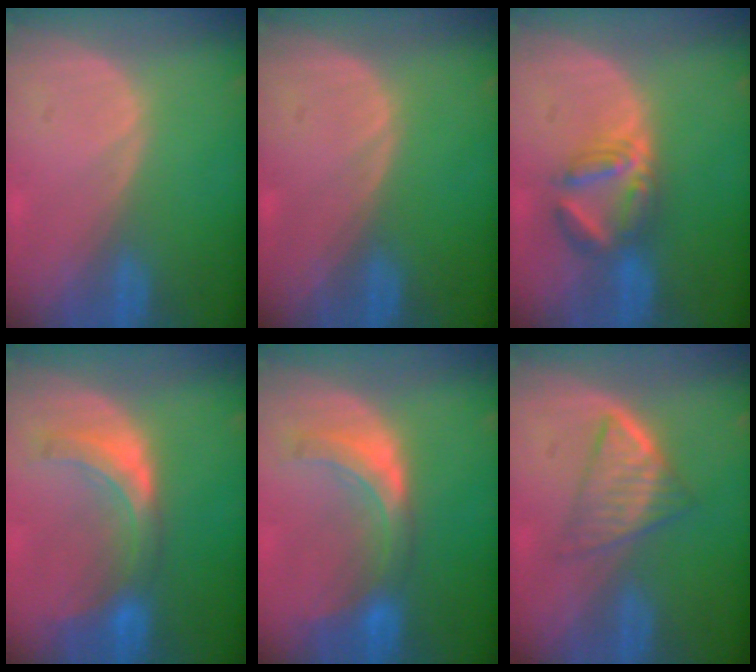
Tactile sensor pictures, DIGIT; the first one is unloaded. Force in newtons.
{"total": 0.0}
{"total": 5.8, "press": 5.7, "slide": 1.2}
{"total": 7.4, "press": 6.8, "slide": 2.9}
{"total": 7.4, "press": 6.8, "slide": 2.9}
{"total": 5.4, "press": 5.0, "slide": 2.0}